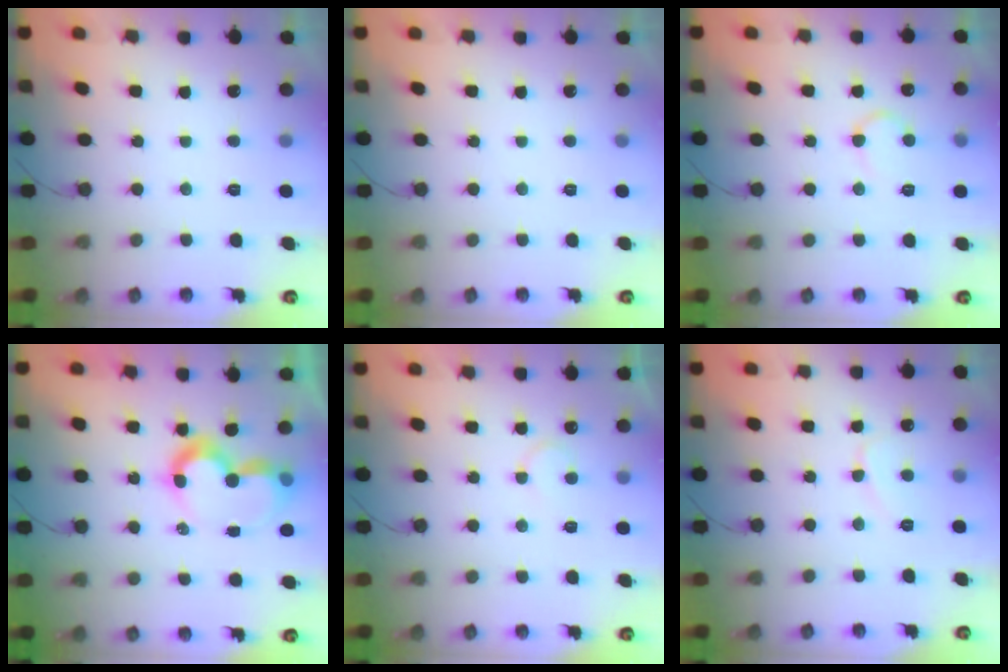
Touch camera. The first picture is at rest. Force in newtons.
{"total": 1.7, "press": 1.6, "slide": 0.0}
{"total": 7.8, "press": 7.7, "slide": 0.7}
{"total": 10.0, "press": 9.9, "slide": 1.0}
{"total": 6.0, "press": 6.0, "slide": 0.6}
{"total": 4.9, "press": 4.8, "slide": 0.3}